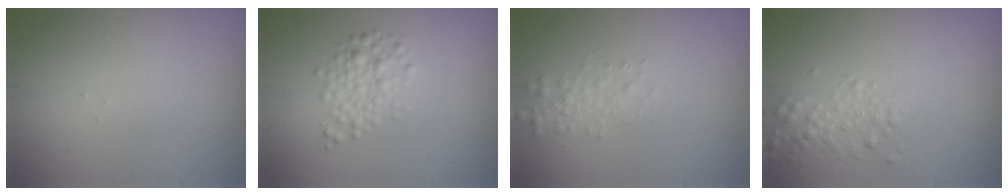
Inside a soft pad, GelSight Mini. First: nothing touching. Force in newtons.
{"total": 2.6, "press": 2.6, "slide": 0.1}
{"total": 1.4, "press": 1.4, "slide": 0.0}
{"total": 1.8, "press": 1.8, "slide": 0.1}